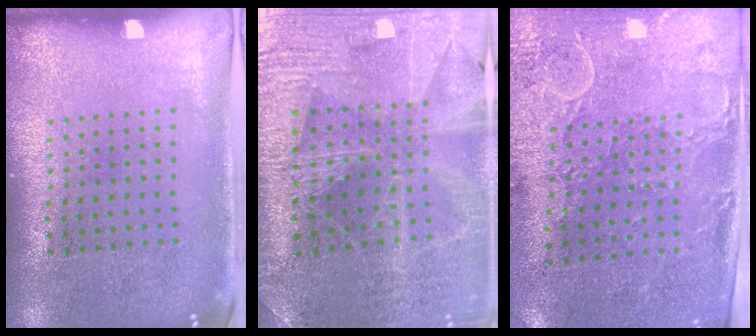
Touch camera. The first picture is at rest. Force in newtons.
{"total": 3.0, "press": 2.9, "slide": 0.5}
{"total": 2.9, "press": 2.3, "slide": 1.7}